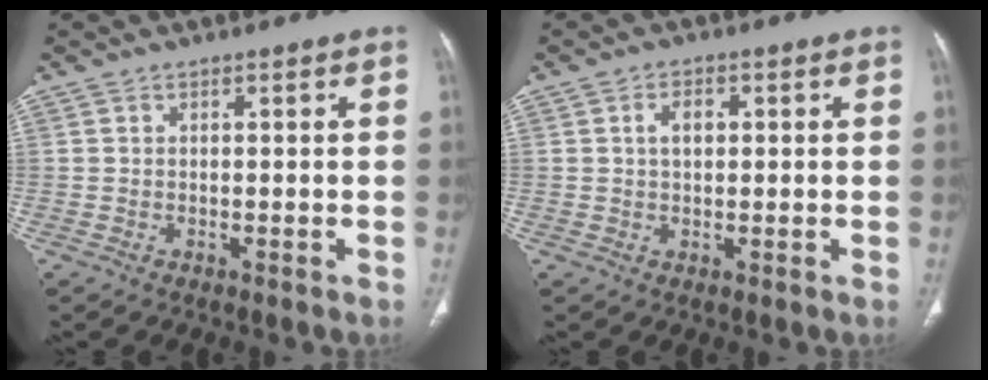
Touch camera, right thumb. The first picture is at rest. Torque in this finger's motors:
{"motor_torque": [0.03, 1.09, 0.49, -0.24, 0.18]}